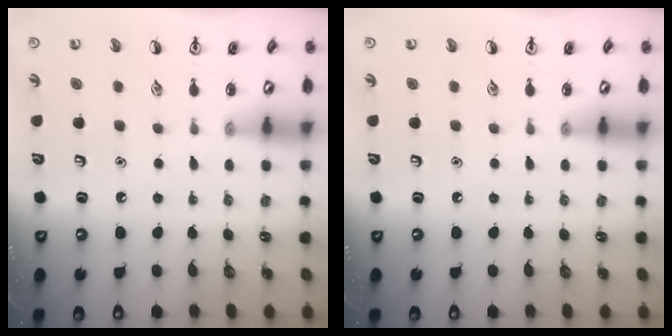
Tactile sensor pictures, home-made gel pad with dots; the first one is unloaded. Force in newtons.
{"total": 0.0}